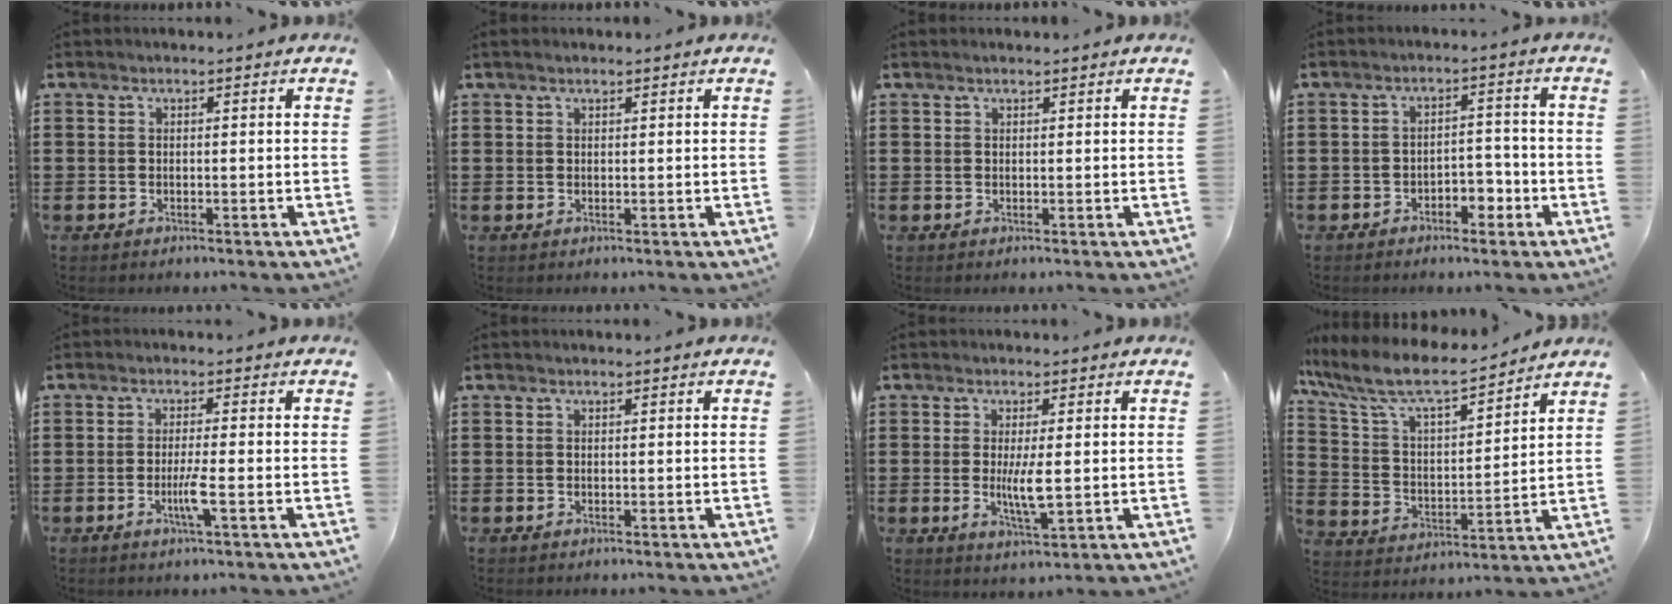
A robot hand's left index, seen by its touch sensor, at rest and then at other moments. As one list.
[{"total": 1.0, "force": [0.7, 0.3, 0.7], "torque": [-0.013, 0.003, 0.012]}, {"total": 0.7, "force": [0.5, 0.1, 0.4], "torque": [-0.008, 0.000, 0.011]}, {"total": 3.3, "force": [-2.3, 1.5, 1.8], "torque": [-0.034, 0.008, -0.048]}, {"total": 3.8, "force": [-1.3, -0.2, 3.6], "torque": [-0.068, -0.011, -0.028]}, {"total": 0.0}, {"total": 5.2, "force": [0.1, 0.9, 5.1], "torque": [-0.098, -0.005, -0.002]}, {"total": 8.8, "force": [7.4, 1.6, 4.5], "torque": [-0.117, -0.042, 0.124]}]